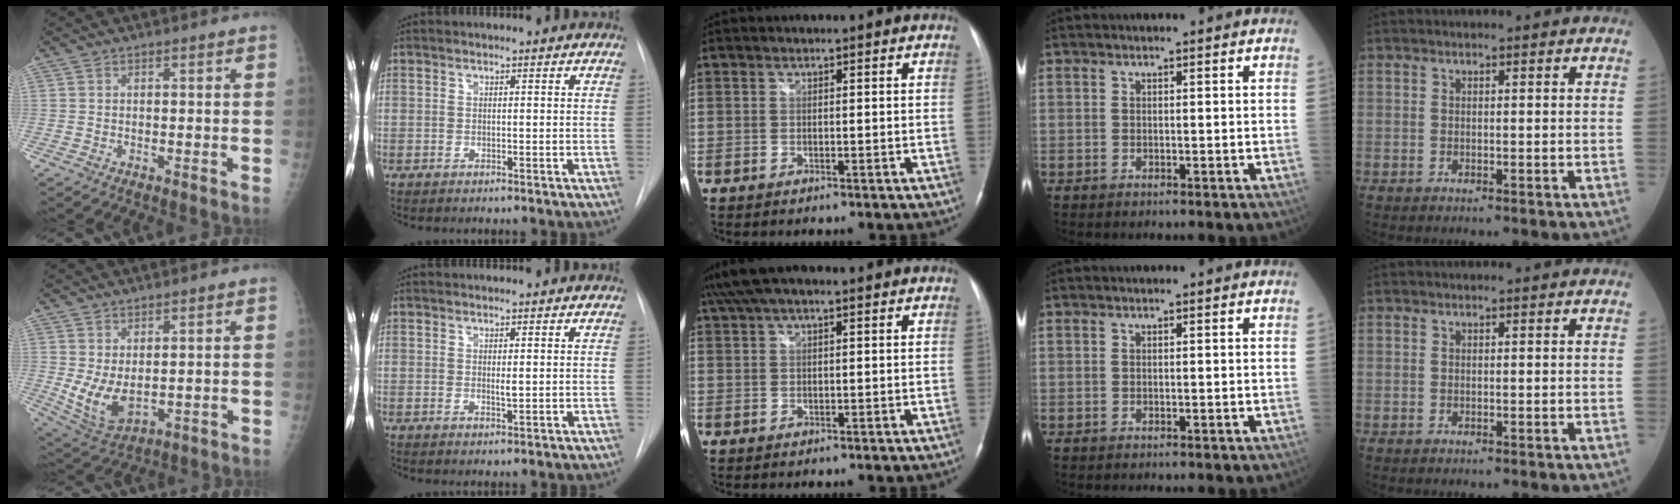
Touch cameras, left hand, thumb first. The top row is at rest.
{"thumb": {"total": 7.7, "force": [0.6, 4.2, 6.4], "torque": [-0.114, -0.016, 0.033]}, "index": {"total": 0.9, "force": [0.2, 0.2, 0.9], "torque": [-0.018, -0.004, 0.004]}, "middle": {"total": 6.8, "force": [4.8, 1.7, 4.5], "torque": [-0.092, 0.046, 0.085]}}